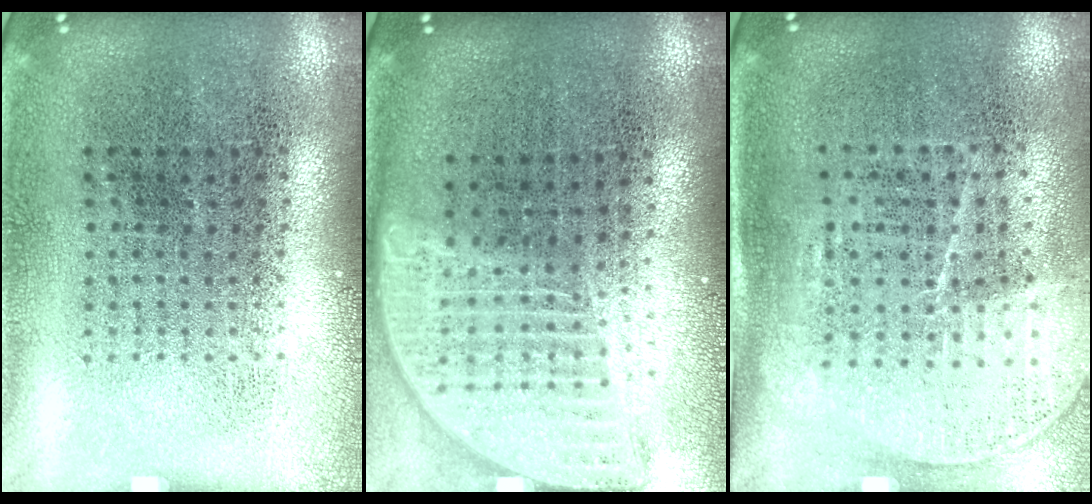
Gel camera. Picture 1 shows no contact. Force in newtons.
{"total": 1.9, "press": 1.6, "slide": 1.2}
{"total": 1.6, "press": 1.4, "slide": 0.9}